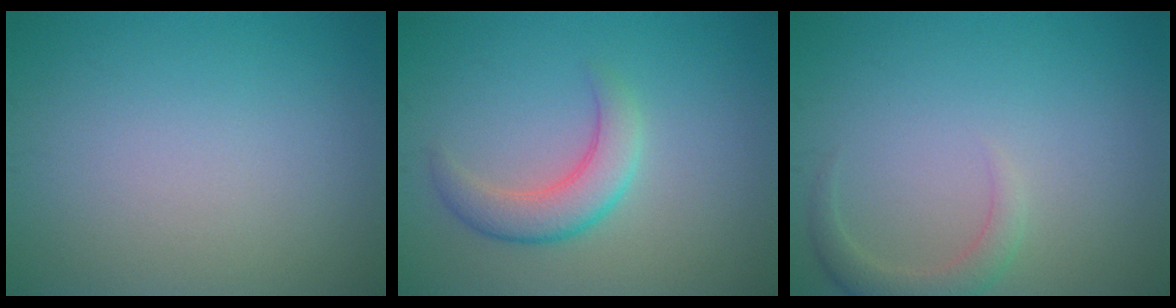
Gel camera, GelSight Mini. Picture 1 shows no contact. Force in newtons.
{"total": 3.7, "press": 3.7, "slide": 0.2}
{"total": 2.2, "press": 2.2, "slide": 0.3}